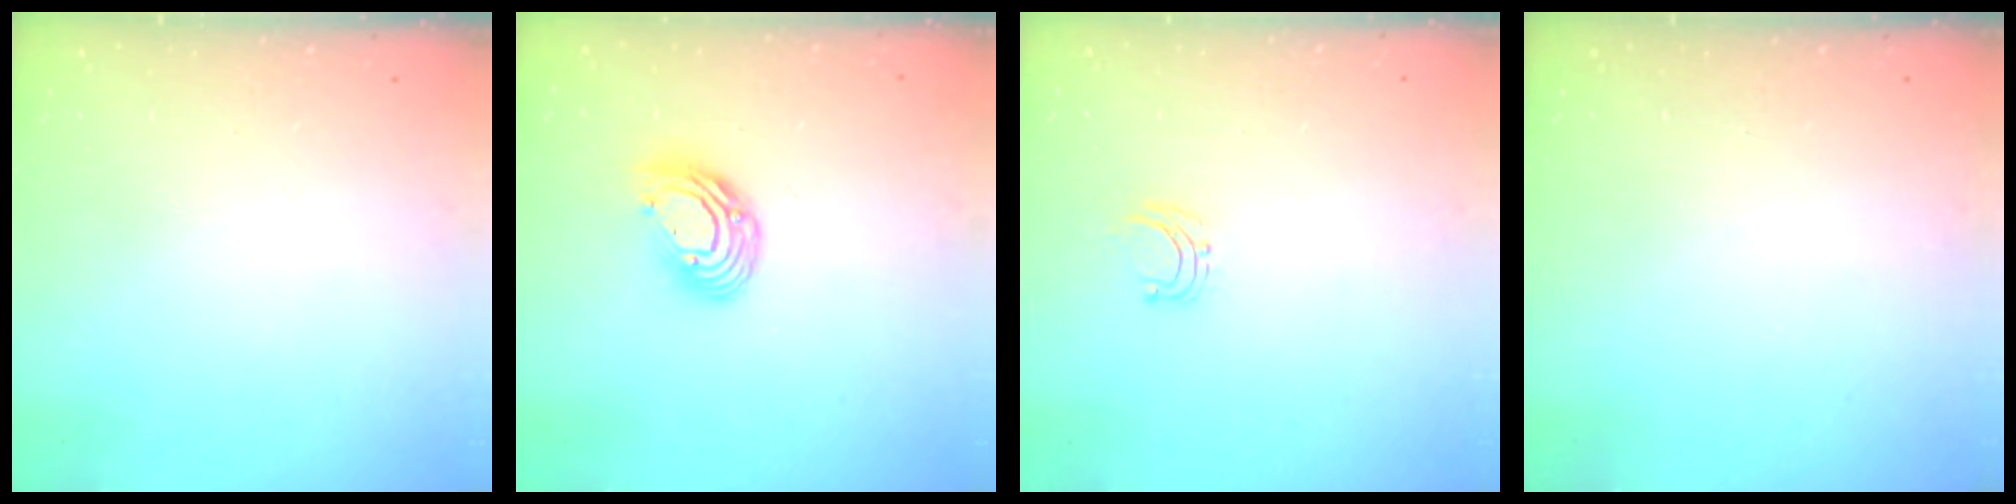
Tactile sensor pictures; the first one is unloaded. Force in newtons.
{"total": 10.3, "press": 10.3, "slide": 1.1}
{"total": 4.3, "press": 4.3, "slide": 0.3}
{"total": 0.0}